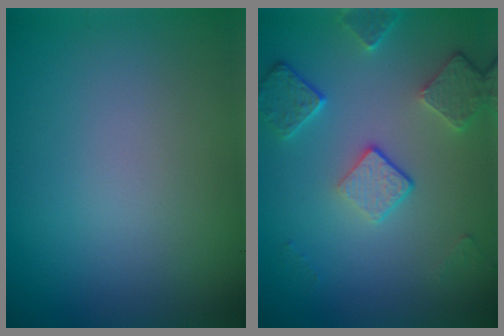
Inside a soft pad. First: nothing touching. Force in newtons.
{"total": 4.1, "press": 3.2, "slide": 2.7}